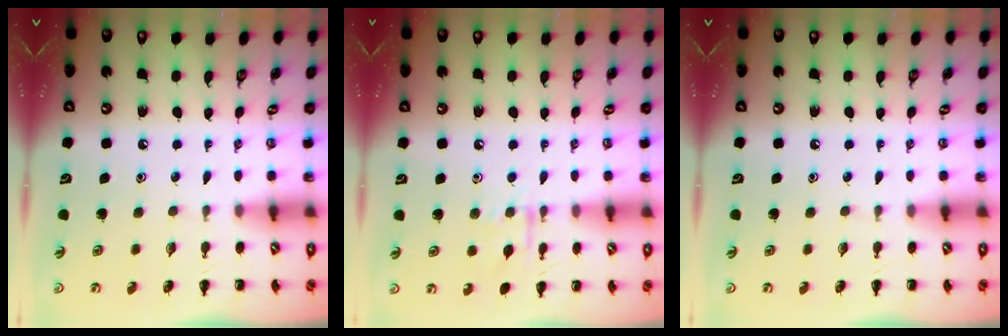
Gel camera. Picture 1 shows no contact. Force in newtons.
{"total": 6.9, "press": 6.9, "slide": 1.0}
{"total": 0.0}